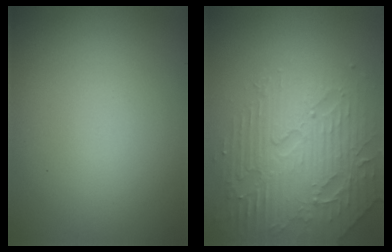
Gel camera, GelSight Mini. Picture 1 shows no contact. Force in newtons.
{"total": 5.1, "press": 4.9, "slide": 1.2}